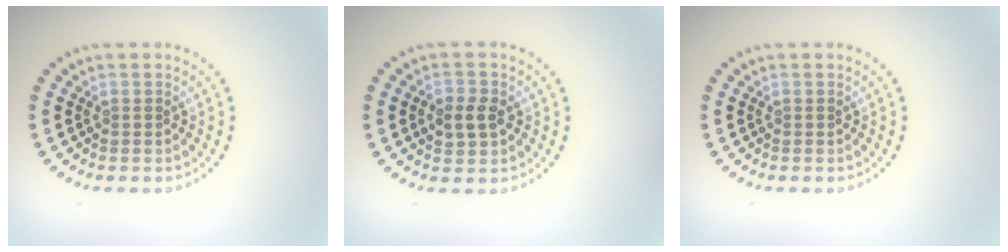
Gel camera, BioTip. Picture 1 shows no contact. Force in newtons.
{"total": 2.5, "press": 2.5, "slide": 0.2}
{"total": 0.0}